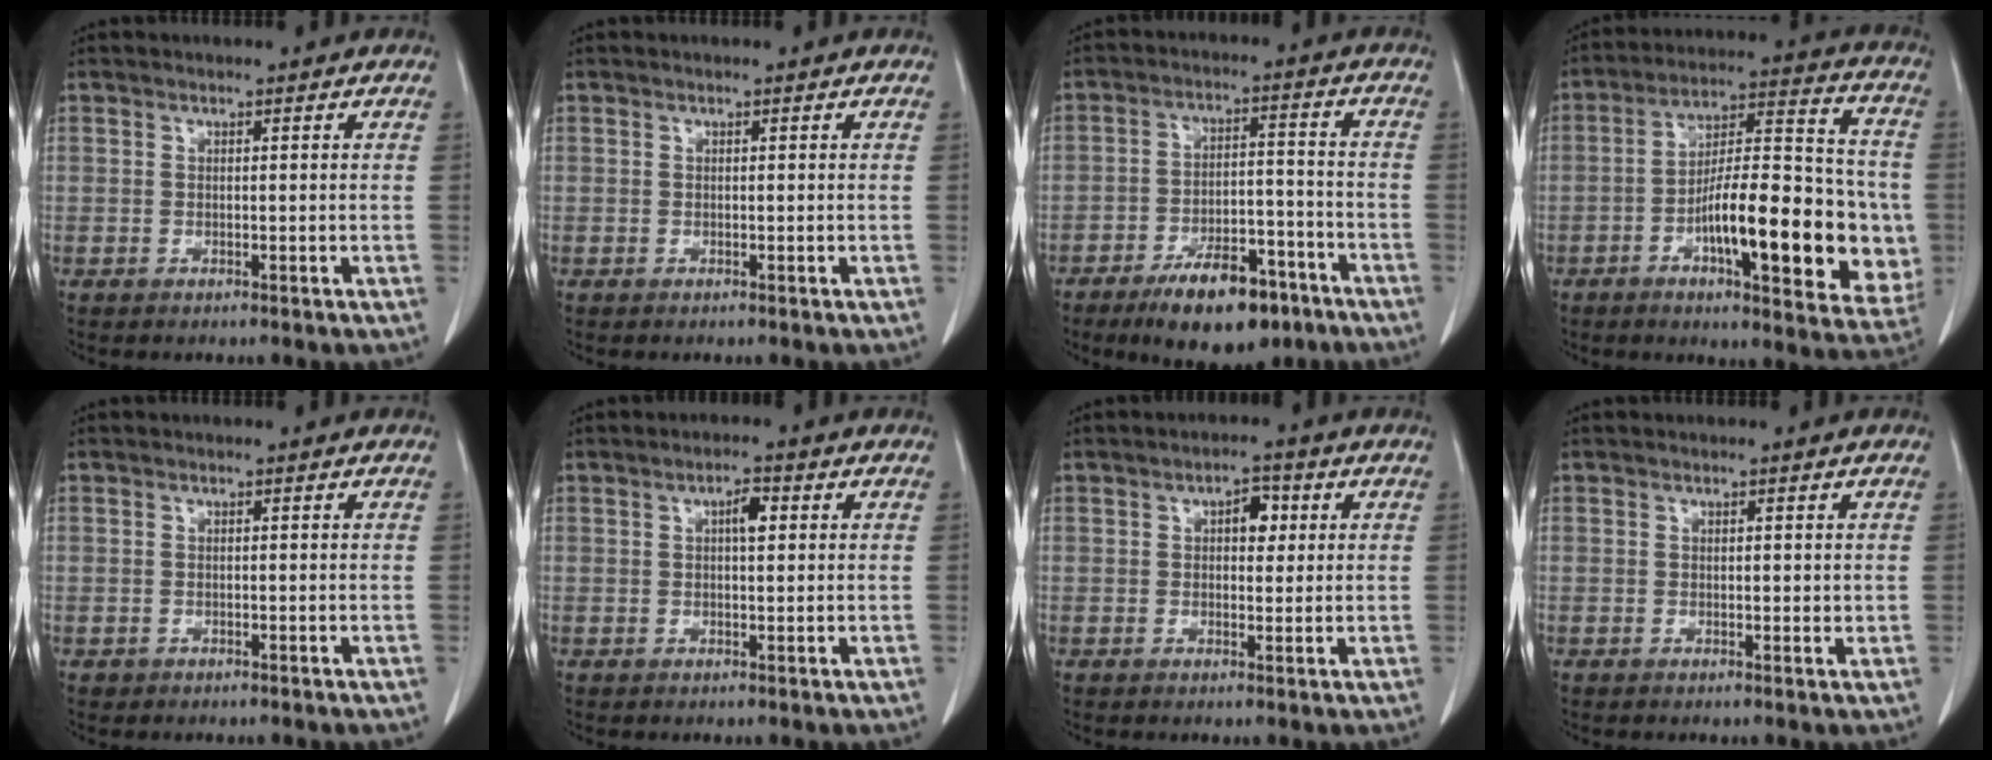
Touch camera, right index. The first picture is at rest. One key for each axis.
{"total": 0.0}
{"total": 12.5, "fx": -8.3, "fy": 4.8, "fz": 8.0, "tx": -0.122, "ty": 0.009, "tz": -0.131}
{"total": 21.6, "fx": -5.0, "fy": 5.8, "fz": 20.2, "tx": -0.252, "ty": 0.023, "tz": -0.062}
{"total": 0.6, "fx": -0.3, "fy": 0.5, "fz": 0.0, "tx": -0.006, "ty": 0.003, "tz": -0.004}
{"total": 2.6, "fx": 0.7, "fy": 0.8, "fz": 2.4, "tx": -0.042, "ty": 0.005, "tz": 0.010}
{"total": 3.4, "fx": 0.9, "fy": 1.9, "fz": 2.7, "tx": -0.039, "ty": 0.010, "tz": 0.011}
{"total": 1.2, "fx": 0.2, "fy": 0.6, "fz": 1.0, "tx": -0.014, "ty": -0.002, "tz": 0.003}